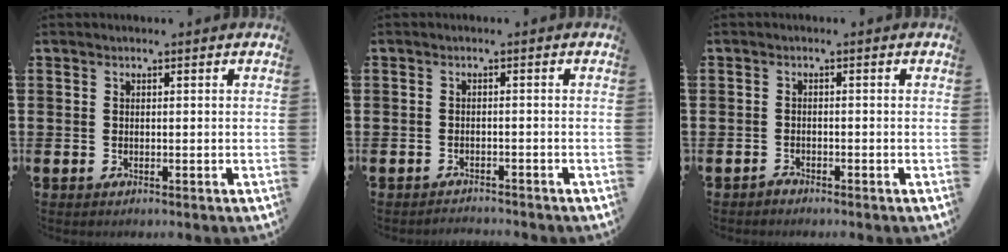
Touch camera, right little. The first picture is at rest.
{"total": 1.2, "force": [-1.2, 0.0, -0.1], "torque": [-0.001, 0.002, -0.025]}
{"total": 0.9, "force": [-0.8, 0.2, 0.0], "torque": [-0.002, -0.001, -0.018]}